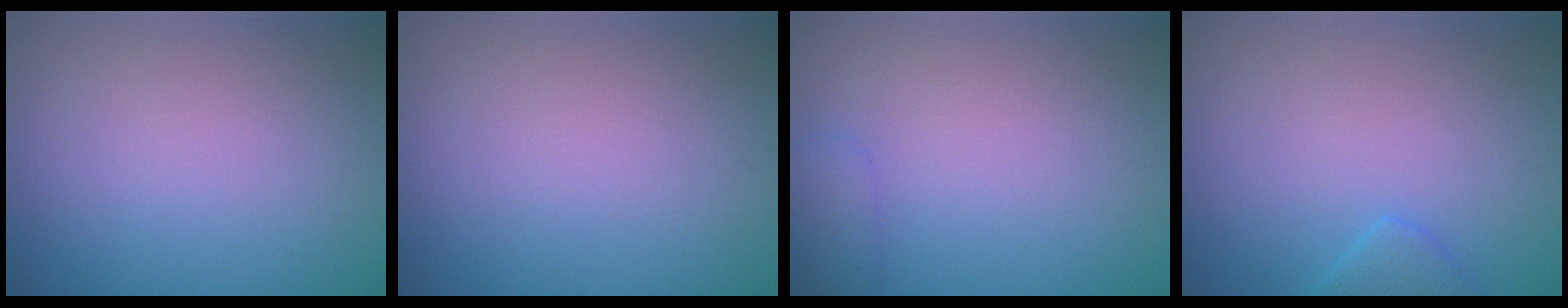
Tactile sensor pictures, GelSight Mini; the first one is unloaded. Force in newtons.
{"total": 0.0}
{"total": 1.3, "press": 1.3, "slide": 0.1}
{"total": 1.8, "press": 1.8, "slide": 0.1}